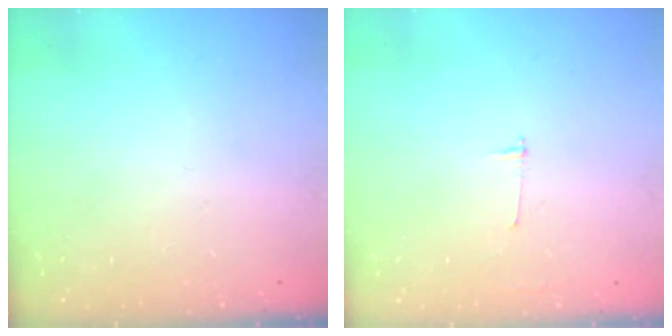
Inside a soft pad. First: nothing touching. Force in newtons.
{"total": 2.7, "press": 2.7, "slide": 0.3}